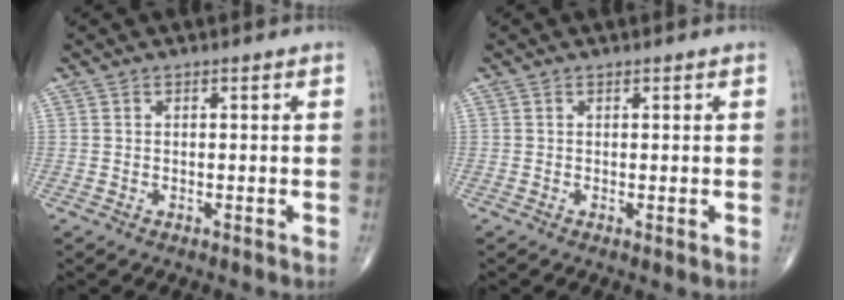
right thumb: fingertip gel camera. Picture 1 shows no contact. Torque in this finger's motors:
{"motor_torque": [-0.14, -0.18, -0.10, -0.08, 0.00]}